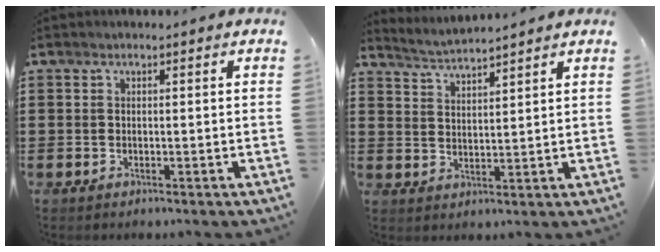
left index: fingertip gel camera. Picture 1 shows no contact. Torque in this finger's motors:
{"motor_torque": [-0.03, 0.00, -0.11, -0.01]}